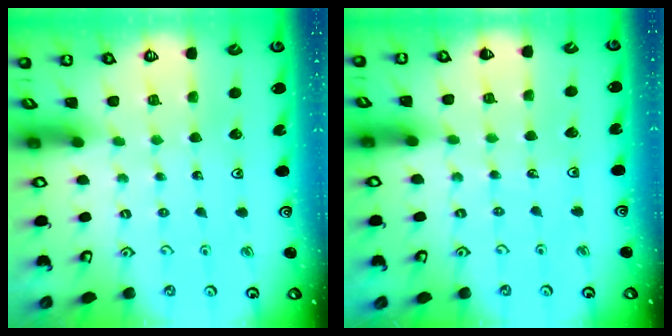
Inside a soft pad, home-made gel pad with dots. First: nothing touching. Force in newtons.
{"total": 3.7, "press": 3.7, "slide": 0.4}